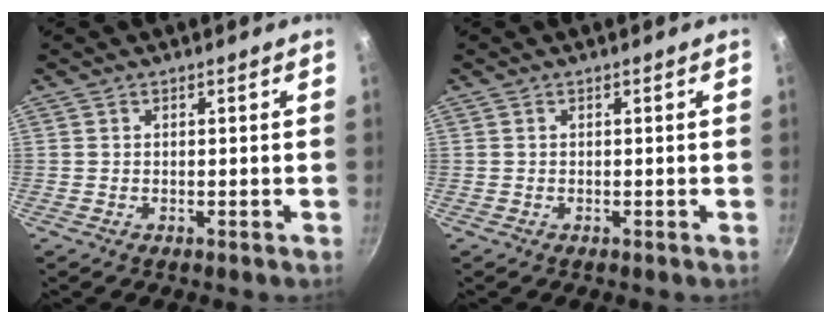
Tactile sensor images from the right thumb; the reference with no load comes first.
{"total": 0.0}